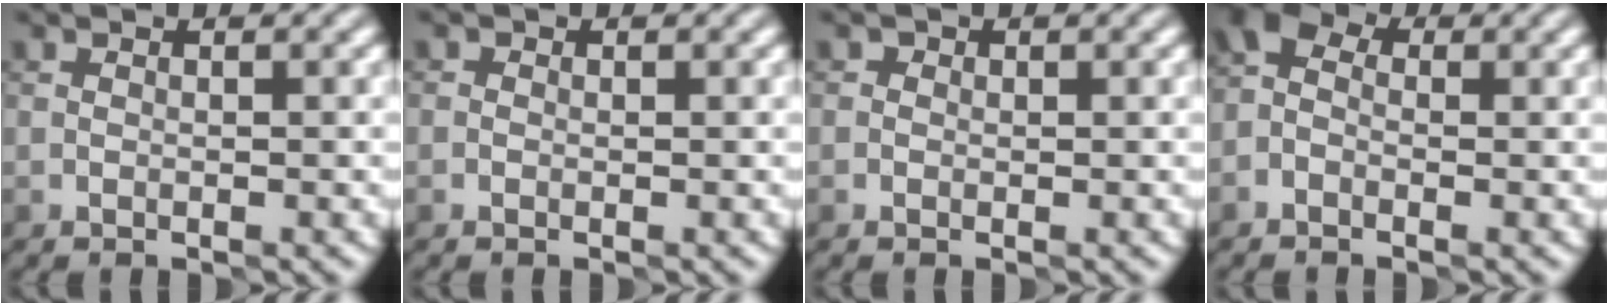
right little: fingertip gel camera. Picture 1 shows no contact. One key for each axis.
{"total": 0.0}
{"total": 0.5, "fx": 0.1, "fy": 0.5, "fz": 0.2, "tx": 0.000, "ty": -0.004, "tz": -0.005}
{"total": 2.4, "fx": -0.3, "fy": 1.8, "fz": 1.6, "tx": -0.034, "ty": 0.011, "tz": -0.018}